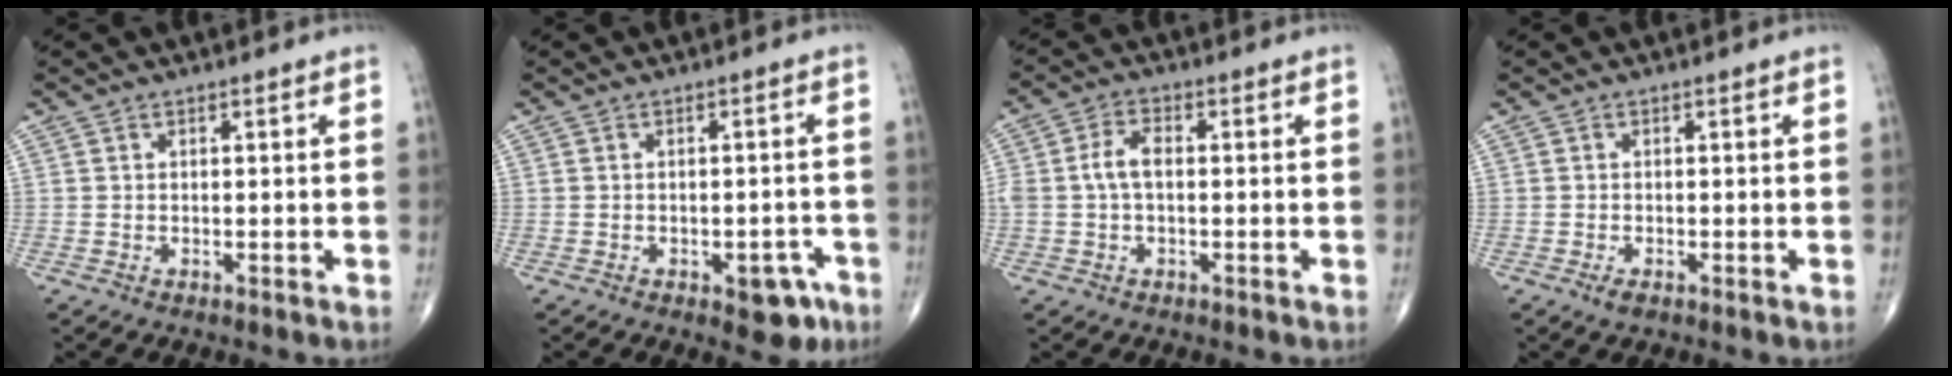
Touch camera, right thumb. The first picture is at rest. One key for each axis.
{"total": 5.4, "fx": -2.7, "fy": 2.9, "fz": 3.6, "tx": -0.019, "ty": 0.018, "tz": -0.027}
{"total": 4.7, "fx": 0.0, "fy": 2.7, "fz": 3.9, "tx": -0.086, "ty": 0.017, "tz": -0.002}
{"total": 1.4, "fx": -0.8, "fy": 0.6, "fz": 1.1, "tx": -0.026, "ty": -0.004, "tz": -0.017}